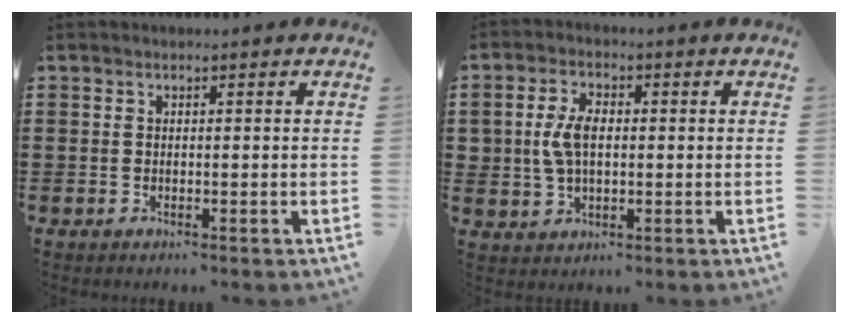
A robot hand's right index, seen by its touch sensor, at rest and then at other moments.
{"total": 5.4, "force": [0.4, 3.2, 4.3], "torque": [-0.105, 0.007, 0.001]}